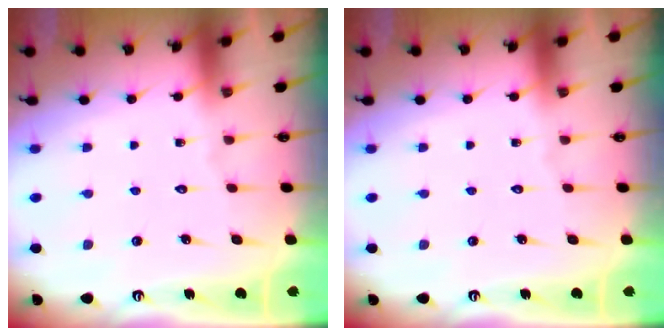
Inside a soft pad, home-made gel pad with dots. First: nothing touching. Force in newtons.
{"total": 0.0}